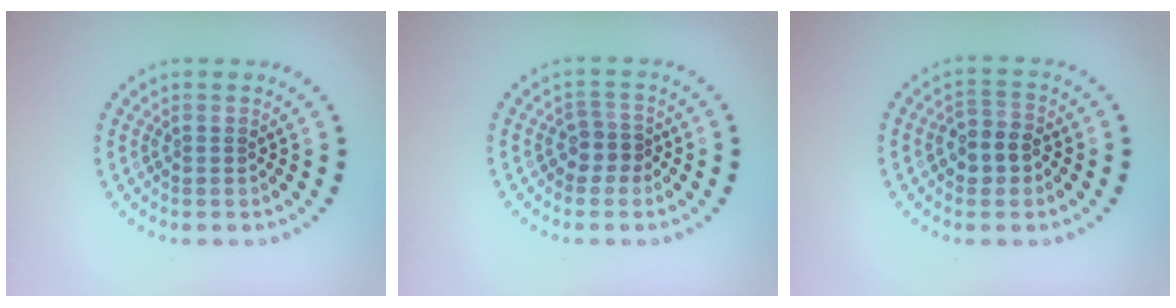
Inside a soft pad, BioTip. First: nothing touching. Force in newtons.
{"total": 1.9, "press": 1.5, "slide": 1.1}
{"total": 2.8, "press": 2.6, "slide": 0.9}